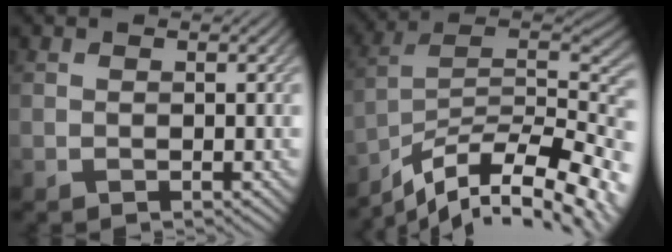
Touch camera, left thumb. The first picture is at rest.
{"total": 14.8, "force": [-10.7, 5.0, 9.0], "torque": [-0.169, -0.008, -0.157]}